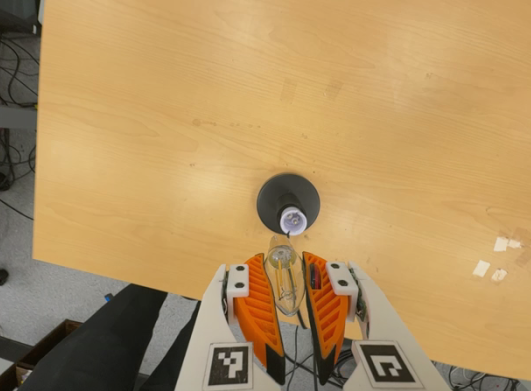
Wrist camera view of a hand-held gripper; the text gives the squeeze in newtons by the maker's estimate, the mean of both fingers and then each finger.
{"total": 19.3, "left": 24.3, "right": 14.4}